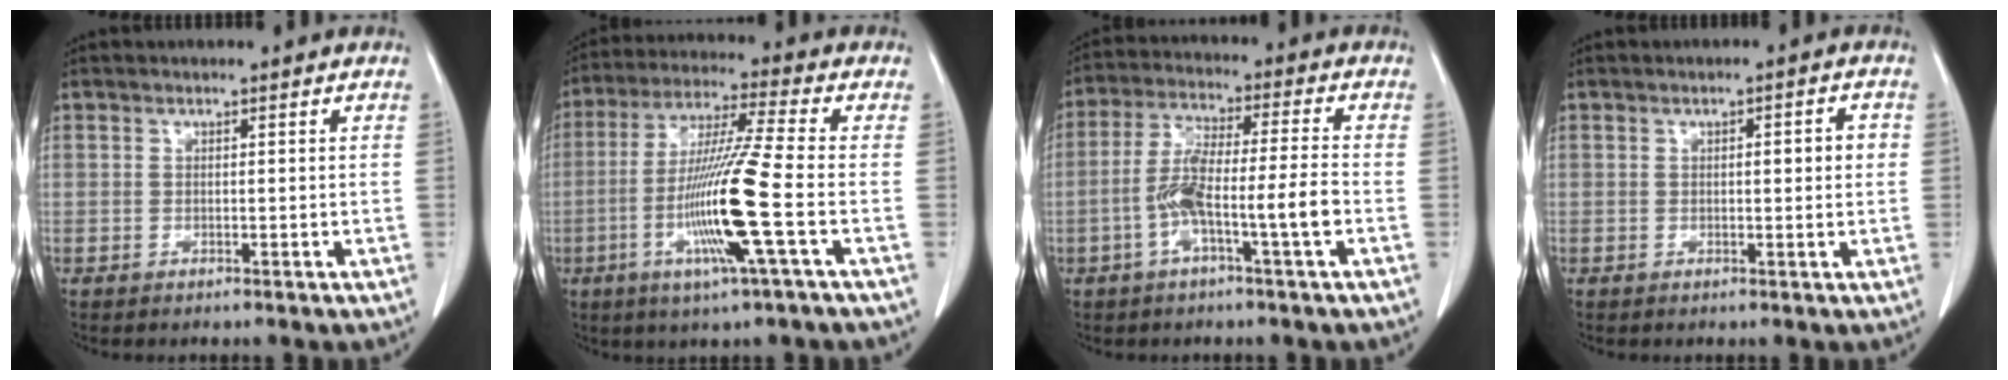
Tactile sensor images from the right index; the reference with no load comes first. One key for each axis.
{"total": 13.7, "fx": -3.6, "fy": -1.3, "fz": 13.2, "tx": -0.263, "ty": -0.013, "tz": -0.073}
{"total": 9.5, "fx": -3.0, "fy": 0.3, "fz": 9.0, "tx": -0.177, "ty": 0.016, "tz": -0.056}
{"total": 3.0, "fx": 0.3, "fy": 0.7, "fz": 2.9, "tx": -0.041, "ty": 0.006, "tz": 0.003}